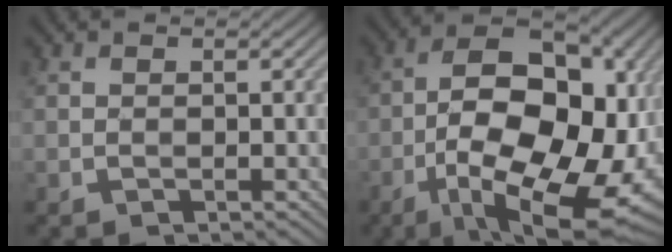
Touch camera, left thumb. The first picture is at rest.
{"total": 18.9, "force": [-5.3, 9.9, 15.2], "torque": [-0.248, 0.004, -0.080]}